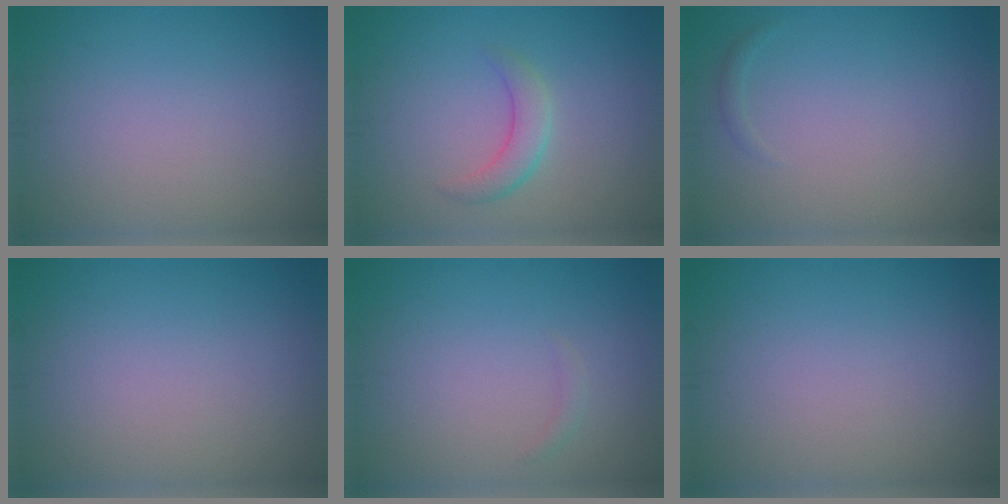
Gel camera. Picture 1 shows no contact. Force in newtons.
{"total": 2.3, "press": 2.3, "slide": 0.0}
{"total": 0.5, "press": 0.5, "slide": 0.0}
{"total": 0.0}
{"total": 0.7, "press": 0.7, "slide": 0.0}
{"total": 0.0}